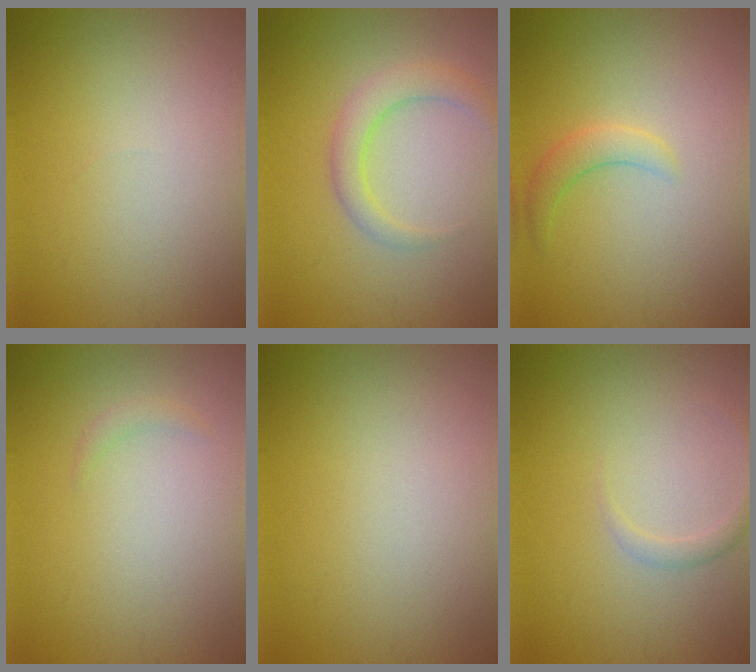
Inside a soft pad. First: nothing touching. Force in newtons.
{"total": 2.8, "press": 2.8, "slide": 0.1}
{"total": 1.9, "press": 1.9, "slide": 0.1}
{"total": 0.7, "press": 0.7, "slide": 0.1}
{"total": 0.0}
{"total": 1.2, "press": 1.2, "slide": 0.1}